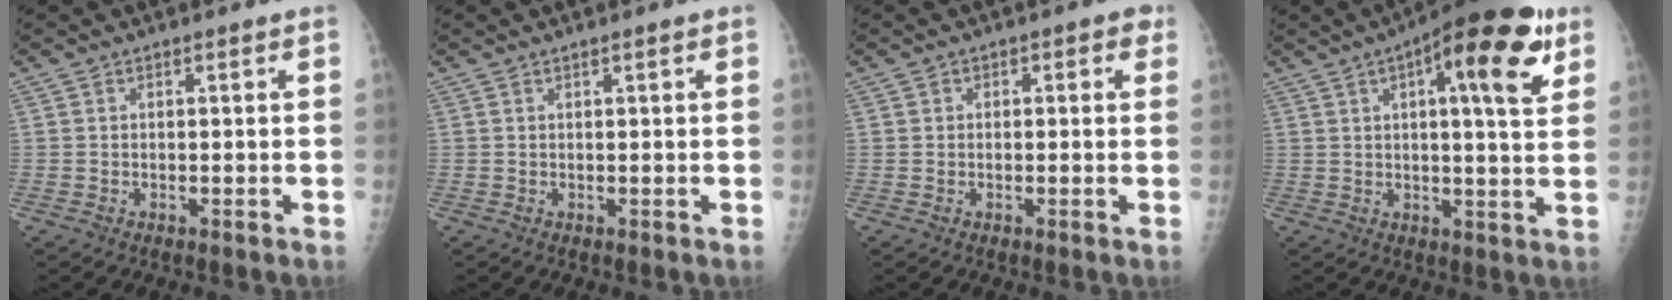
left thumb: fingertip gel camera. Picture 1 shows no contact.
{"total": 0.7, "force": [0.4, 0.1, 0.6], "torque": [-0.007, 0.001, 0.005]}
{"total": 2.2, "force": [0.6, 1.9, 1.0], "torque": [0.010, 0.003, 0.001]}
{"total": 16.7, "force": [7.4, 5.1, 14.1], "torque": [-0.176, -0.011, 0.095]}